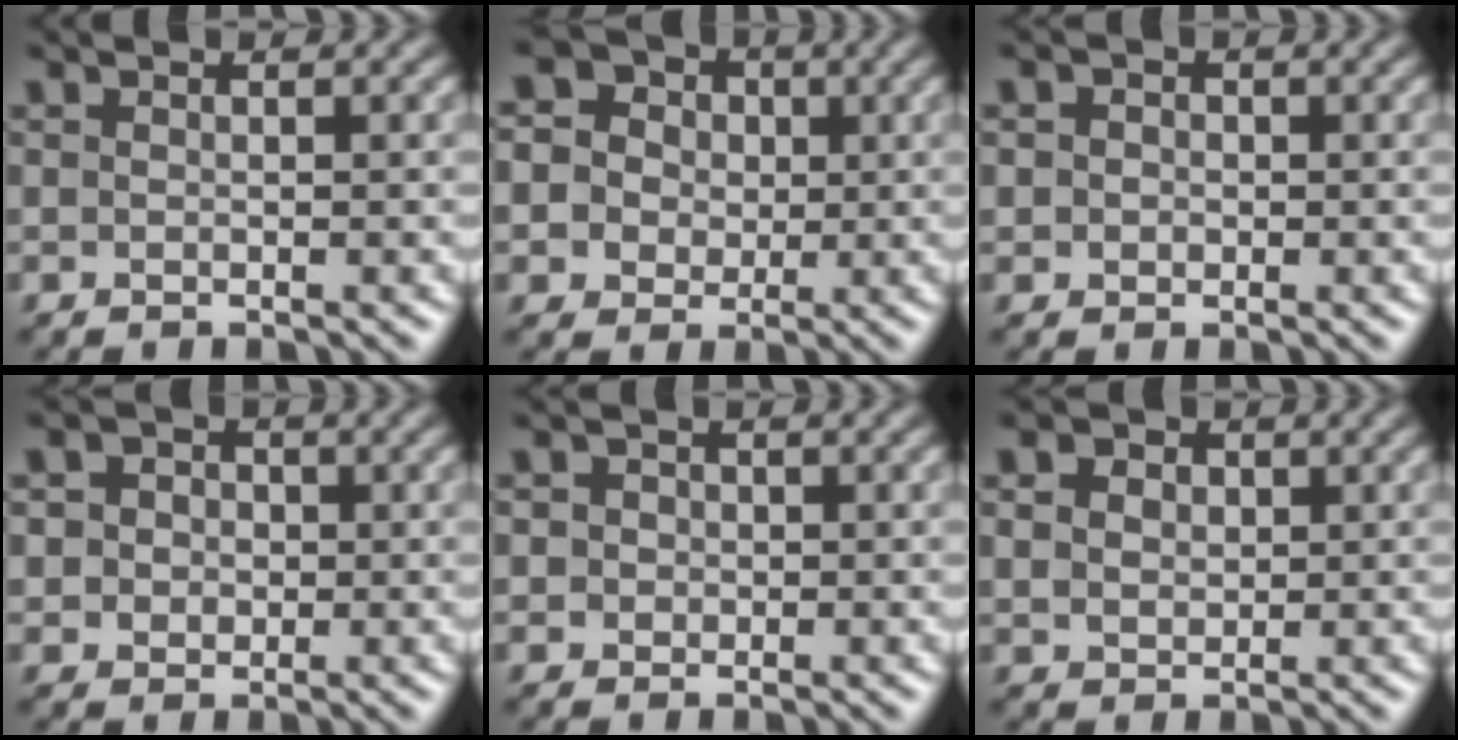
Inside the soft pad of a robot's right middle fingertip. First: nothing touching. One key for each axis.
{"total": 7.7, "fx": 1.5, "fy": 7.0, "fz": 2.8, "tx": -0.064, "ty": 0.037, "tz": 0.007}
{"total": 1.8, "fx": 0.4, "fy": 1.6, "fz": 0.7, "tx": -0.001, "ty": 0.009, "tz": -0.005}
{"total": 4.2, "fx": 1.2, "fy": 3.6, "fz": 1.8, "tx": -0.020, "ty": 0.017, "tz": 0.003}
{"total": 2.1, "fx": 0.5, "fy": 1.8, "fz": 0.8, "tx": 0.001, "ty": 0.012, "tz": -0.001}
{"total": 4.6, "fx": 2.0, "fy": 3.3, "fz": 2.3, "tx": -0.048, "ty": 0.016, "tz": 0.015}